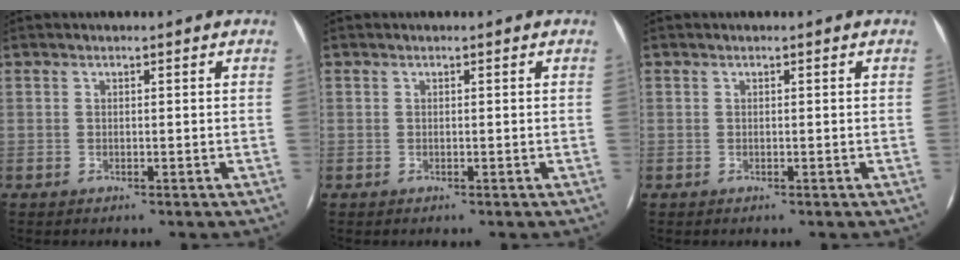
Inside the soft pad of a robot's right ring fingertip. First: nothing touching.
{"total": 0.0}
{"total": 0.0}